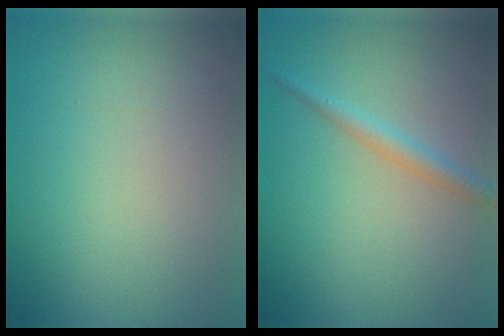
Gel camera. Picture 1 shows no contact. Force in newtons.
{"total": 2.0, "press": 2.0, "slide": 0.0}